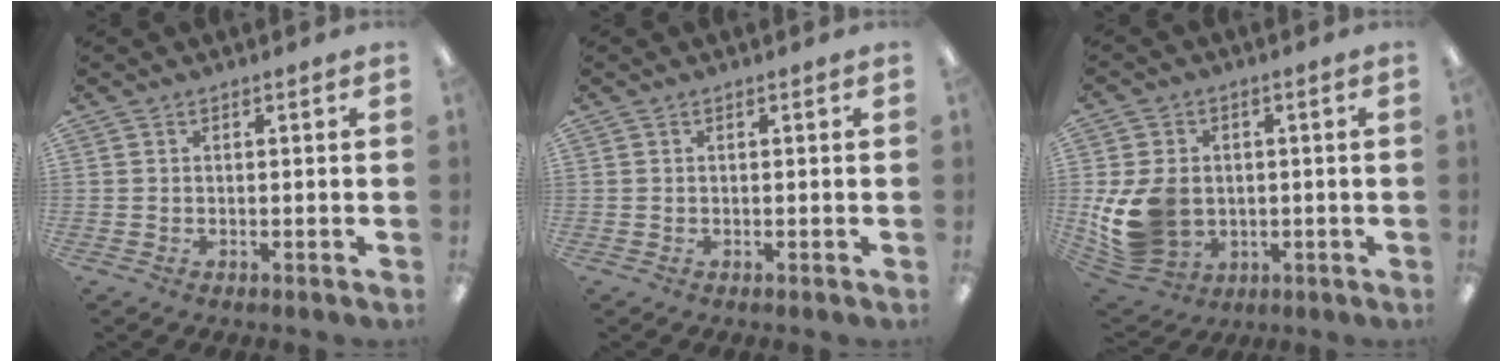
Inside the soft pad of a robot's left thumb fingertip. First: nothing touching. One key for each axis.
{"total": 0.0}
{"total": 13.4, "fx": -0.9, "fy": 11.0, "fz": 7.6, "tx": -0.182, "ty": 0.003, "tz": -0.010}